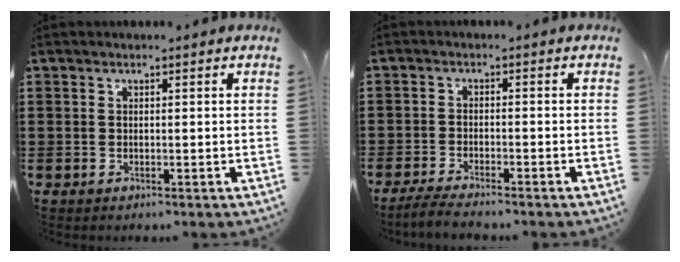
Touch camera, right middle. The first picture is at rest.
{"total": 2.9, "force": [-2.7, 0.1, 0.9], "torque": [-0.023, -0.001, -0.057]}